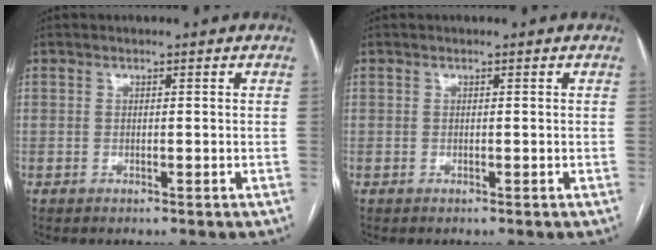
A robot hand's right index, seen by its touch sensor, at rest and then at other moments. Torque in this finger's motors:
{"motor_torque": [0.03, 0.02, 0.01, 0.00]}